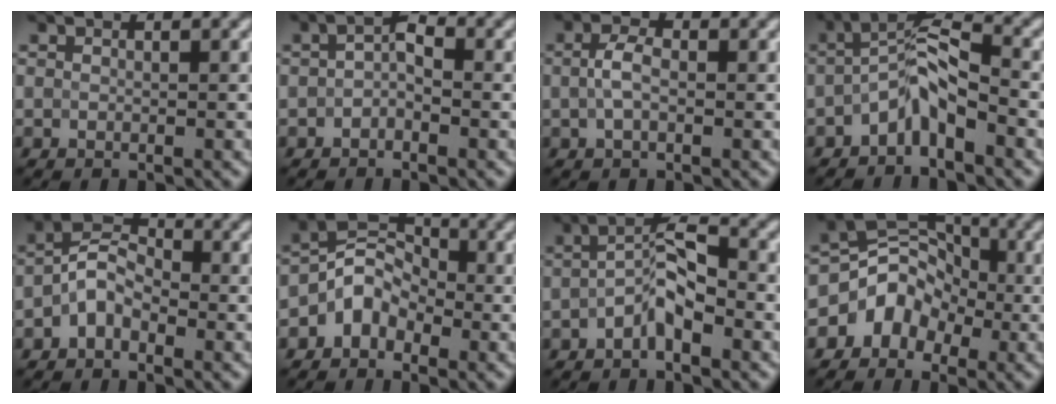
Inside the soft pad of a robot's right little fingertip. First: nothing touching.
{"total": 2.0, "force": [-0.7, 1.0, 1.5], "torque": [-0.028, 0.007, -0.016]}
{"total": 2.5, "force": [0.0, 1.4, 2.0], "torque": [-0.046, 0.005, -0.005]}
{"total": 4.1, "force": [-2.0, 1.4, 3.3], "torque": [-0.062, 0.019, -0.046]}
{"total": 3.5, "force": [-1.4, 2.2, 2.2], "torque": [-0.040, 0.013, -0.035]}
{"total": 3.9, "force": [-1.8, 2.8, 2.0], "torque": [-0.026, 0.012, -0.044]}
{"total": 3.8, "force": [-1.5, 1.4, 3.2], "torque": [-0.056, 0.013, -0.033]}
{"total": 5.0, "force": [-1.8, 4.1, 2.2], "torque": [-0.026, 0.007, -0.041]}